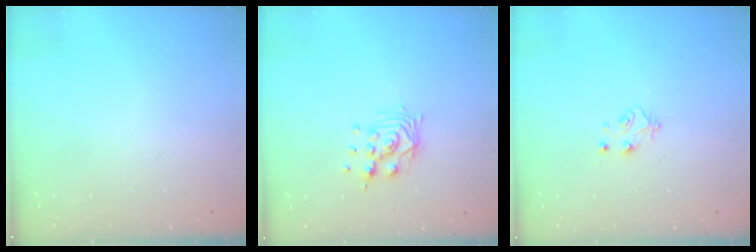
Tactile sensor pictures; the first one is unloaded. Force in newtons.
{"total": 8.9, "press": 8.9, "slide": 0.7}
{"total": 4.4, "press": 4.4, "slide": 0.5}